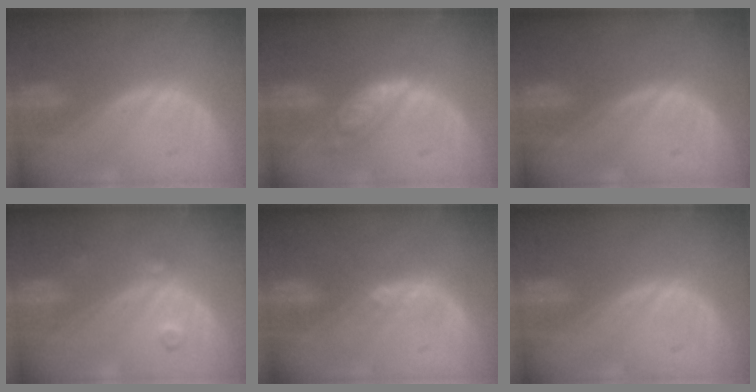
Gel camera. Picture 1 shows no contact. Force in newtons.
{"total": 5.8, "press": 5.1, "slide": 2.8}
{"total": 0.0}
{"total": 2.3, "press": 2.3, "slide": 0.2}
{"total": 1.6, "press": 1.5, "slide": 0.7}
{"total": 0.0}